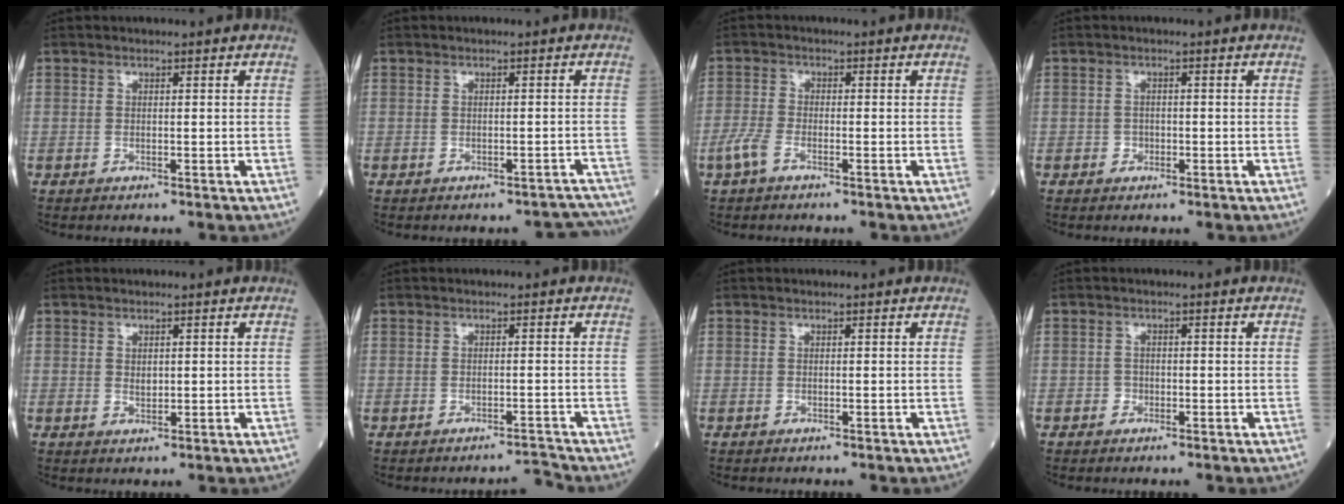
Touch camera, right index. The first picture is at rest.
{"total": 3.9, "force": [-3.6, 1.2, 0.0], "torque": [0.015, 0.010, -0.036]}
{"total": 3.1, "force": [-1.9, 1.1, 2.2], "torque": [-0.062, -0.001, -0.047]}
{"total": 1.2, "force": [-0.5, 1.0, 0.2], "torque": [0.002, 0.006, -0.011]}
{"total": 1.3, "force": [0.4, 0.8, 0.9], "torque": [-0.014, -0.003, 0.009]}
{"total": 1.5, "force": [-1.5, -0.4, -0.3], "torque": [0.009, -0.007, -0.018]}
{"total": 0.0}
{"total": 1.1, "force": [-0.6, 0.9, 0.1], "torque": [0.004, 0.007, -0.014]}